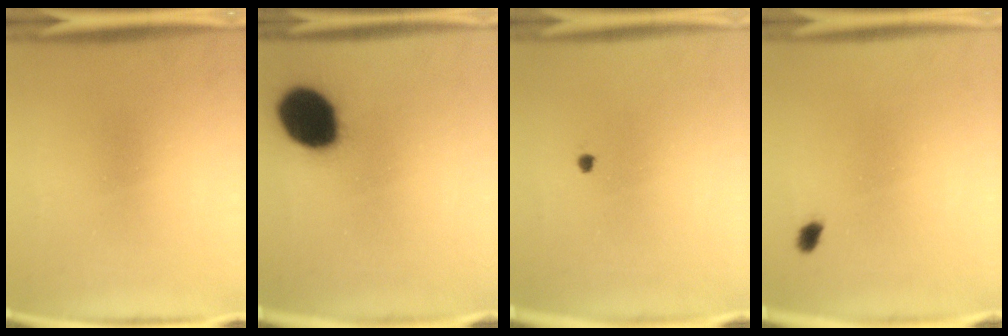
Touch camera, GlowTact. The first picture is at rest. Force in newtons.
{"total": 18.9}
{"total": 1.0}
{"total": 1.4}